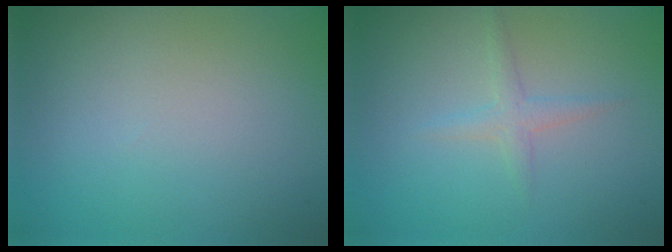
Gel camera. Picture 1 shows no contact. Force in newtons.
{"total": 1.4, "press": 1.4, "slide": 0.0}